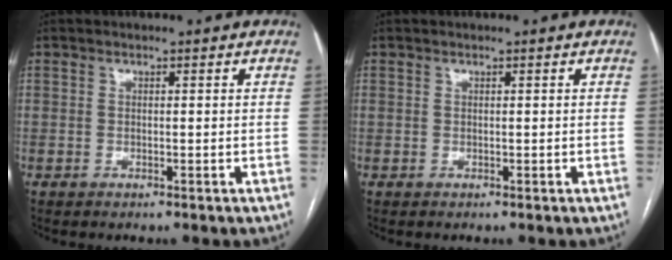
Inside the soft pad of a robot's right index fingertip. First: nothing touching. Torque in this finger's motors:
{"motor_torque": [0.00, 0.00, 0.00, 0.00]}